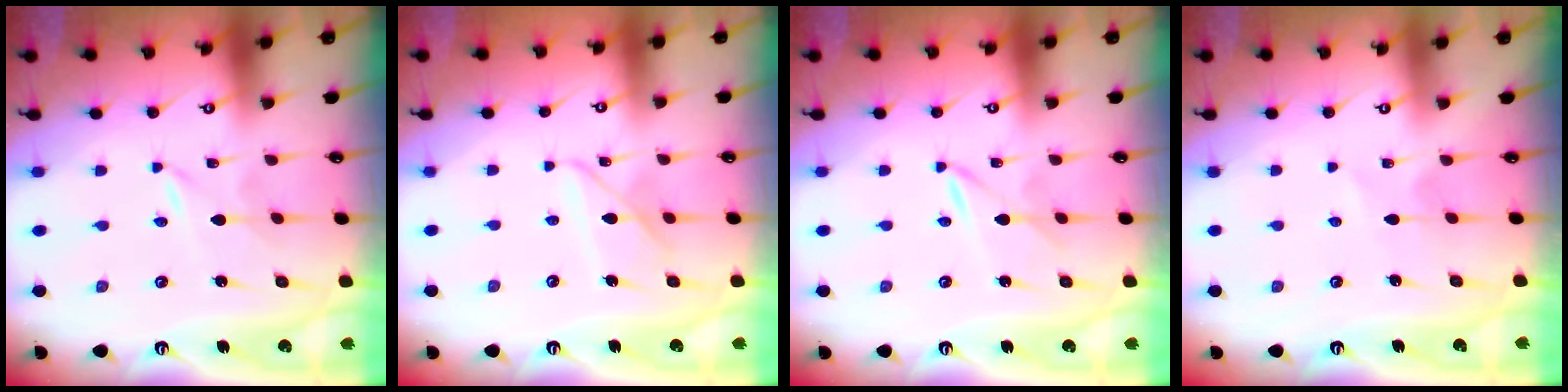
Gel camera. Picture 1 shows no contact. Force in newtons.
{"total": 9.0, "press": 9.0, "slide": 0.7}
{"total": 1.9, "press": 1.9, "slide": 0.1}
{"total": 4.3, "press": 4.3, "slide": 0.4}